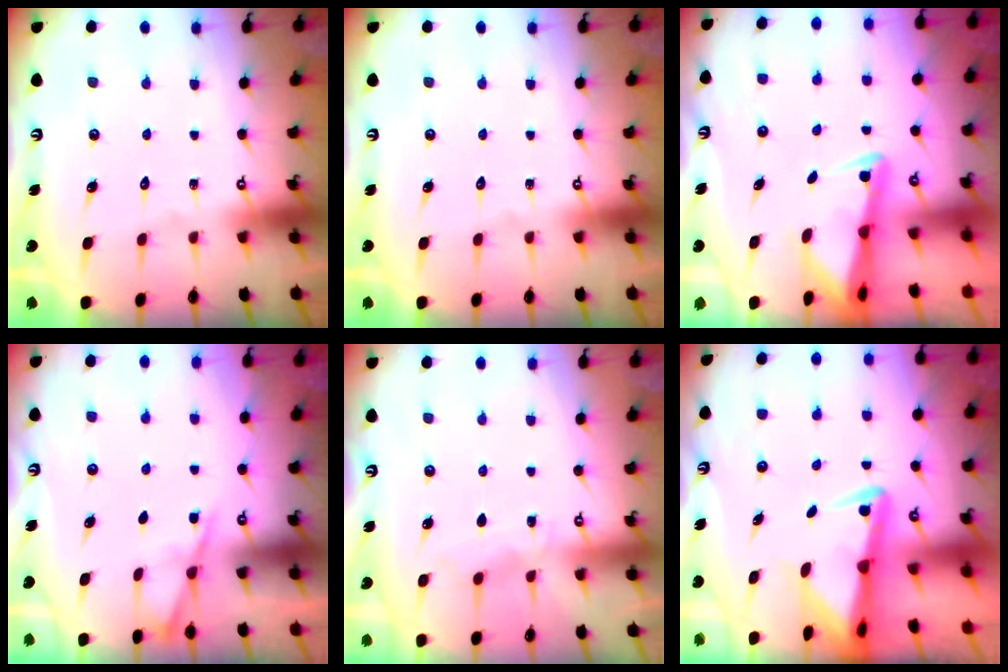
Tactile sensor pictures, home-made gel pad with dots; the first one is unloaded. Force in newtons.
{"total": 0.0}
{"total": 2.4, "press": 2.3, "slide": 0.4}
{"total": 2.2, "press": 2.1, "slide": 0.4}
{"total": 5.0, "press": 5.0, "slide": 0.5}
{"total": 3.8, "press": 3.7, "slide": 0.7}